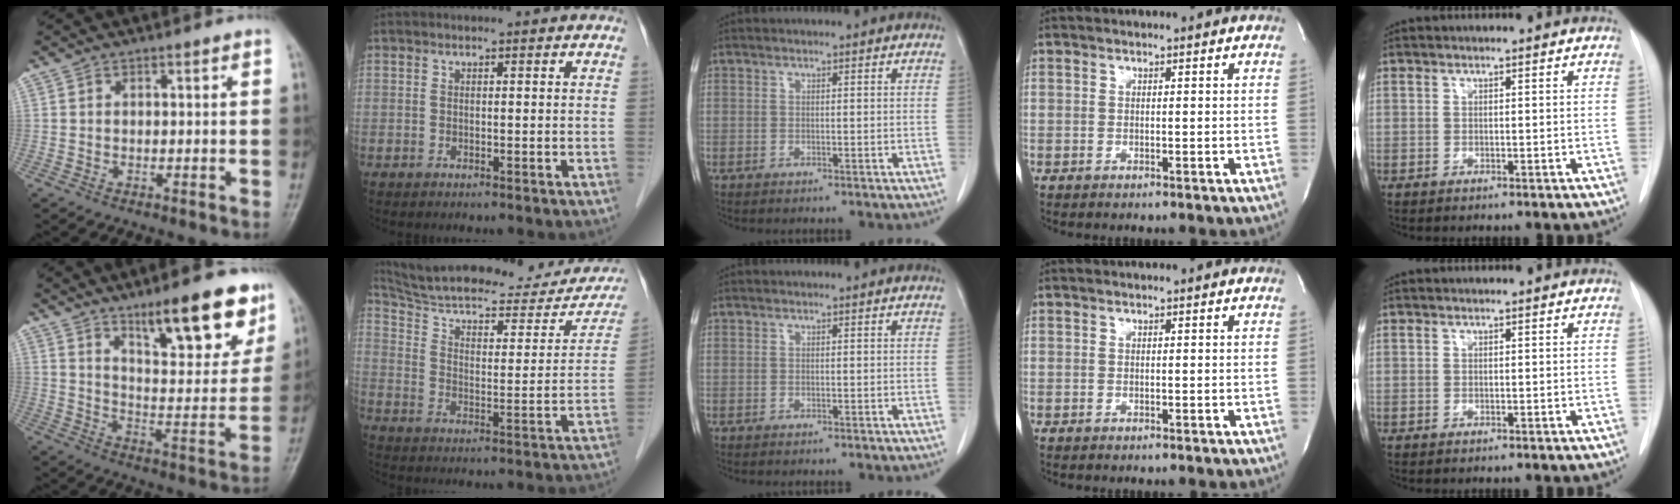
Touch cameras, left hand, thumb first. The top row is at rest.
{"thumb": {"total": 17.5, "force": [11.5, 5.2, 12.2], "torque": [-0.127, -0.066, 0.177]}, "index": {"total": 27.2, "force": [24.3, 6.2, 10.4], "torque": [-0.158, -0.024, 0.324]}}